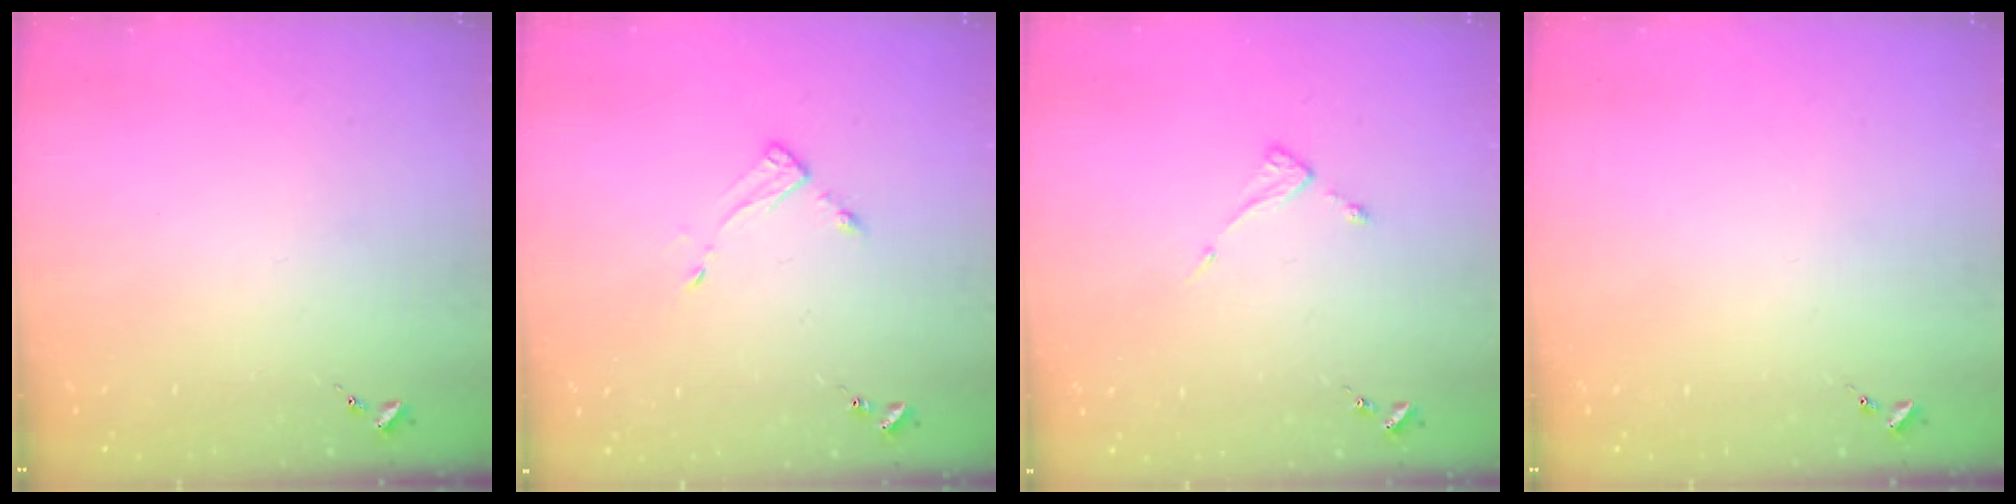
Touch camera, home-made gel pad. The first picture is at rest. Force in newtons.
{"total": 3.4, "press": 3.4, "slide": 0.4}
{"total": 3.6, "press": 3.6, "slide": 0.4}
{"total": 0.0}